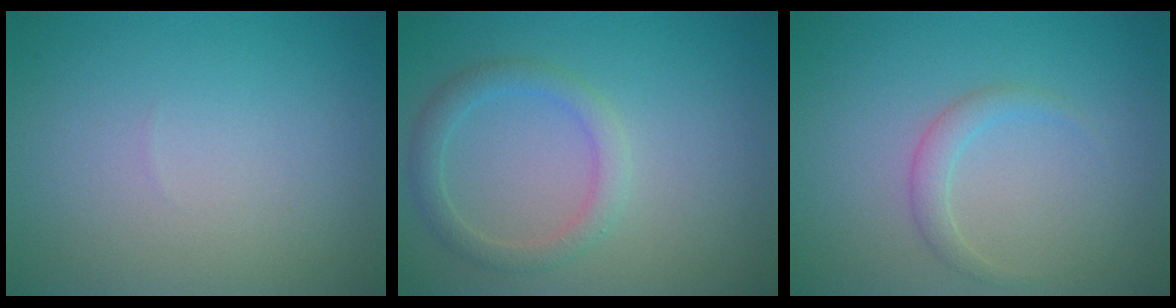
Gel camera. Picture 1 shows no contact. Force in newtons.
{"total": 2.3, "press": 2.3, "slide": 0.1}
{"total": 1.5, "press": 1.5, "slide": 0.0}